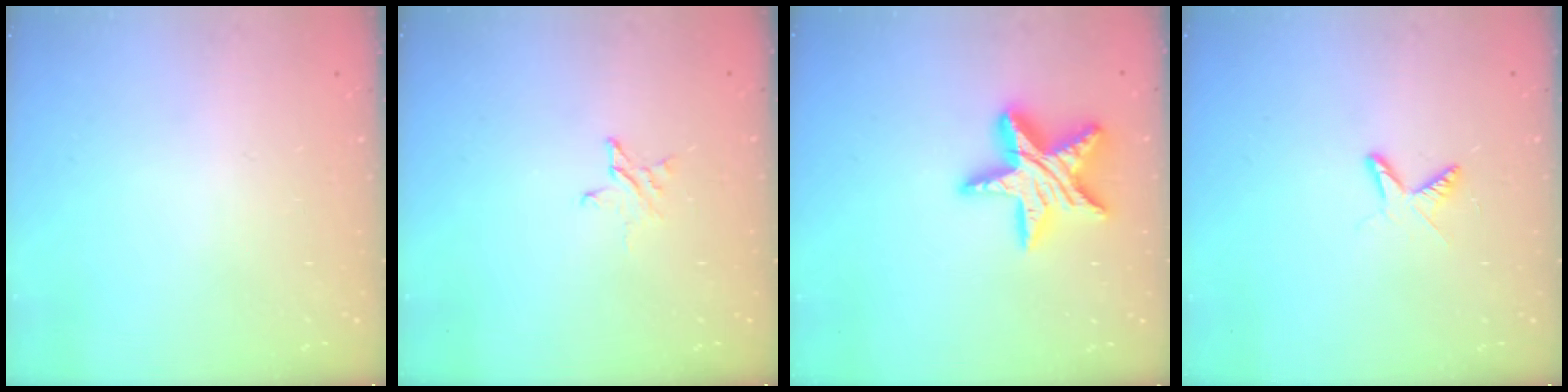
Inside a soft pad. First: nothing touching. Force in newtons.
{"total": 3.0, "press": 3.0, "slide": 0.3}
{"total": 16.9, "press": 16.8, "slide": 1.3}
{"total": 6.1, "press": 6.1, "slide": 0.8}